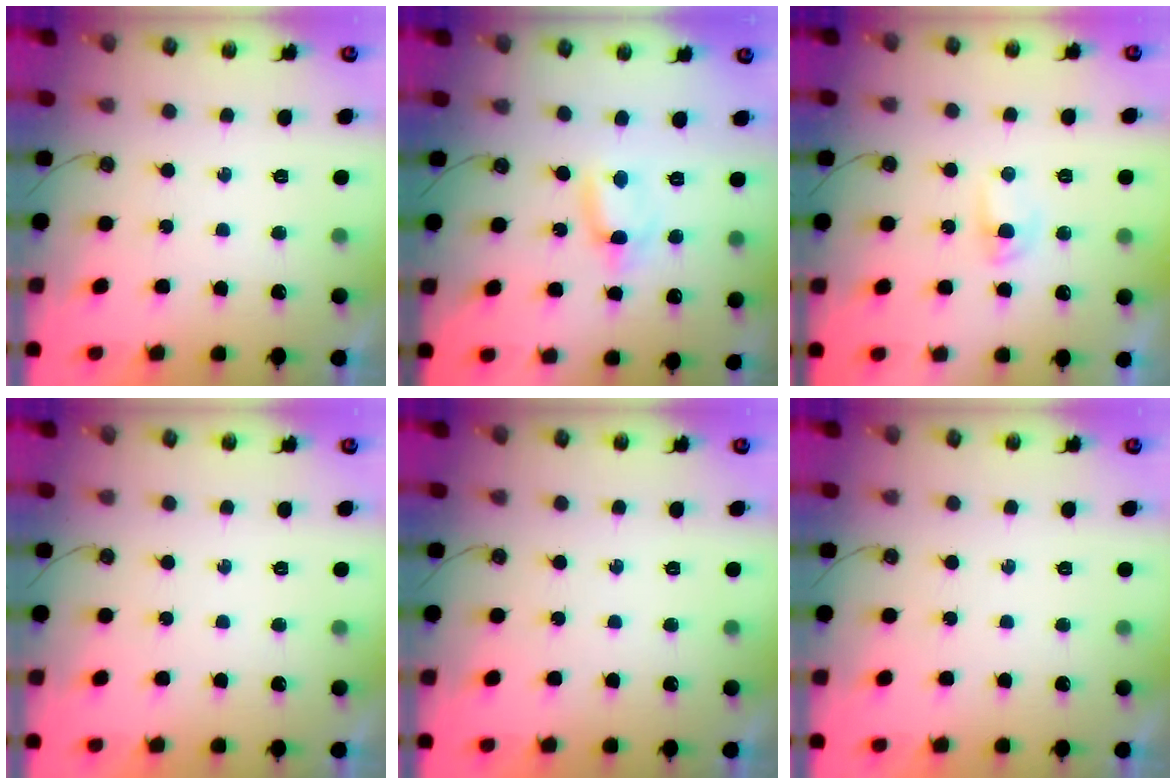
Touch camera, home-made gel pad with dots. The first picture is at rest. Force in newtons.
{"total": 1.1, "press": 1.1, "slide": 0.1}
{"total": 2.7, "press": 2.6, "slide": 0.4}
{"total": 0.0}
{"total": 0.0}
{"total": 0.0}